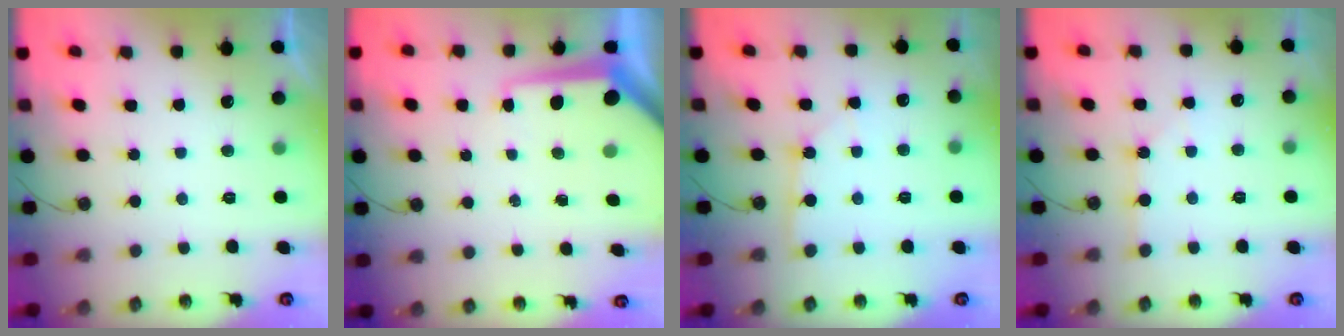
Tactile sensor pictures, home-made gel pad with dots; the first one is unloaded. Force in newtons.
{"total": 8.2, "press": 8.1, "slide": 0.9}
{"total": 2.5, "press": 2.5, "slide": 0.3}
{"total": 0.7, "press": 0.7, "slide": 0.1}